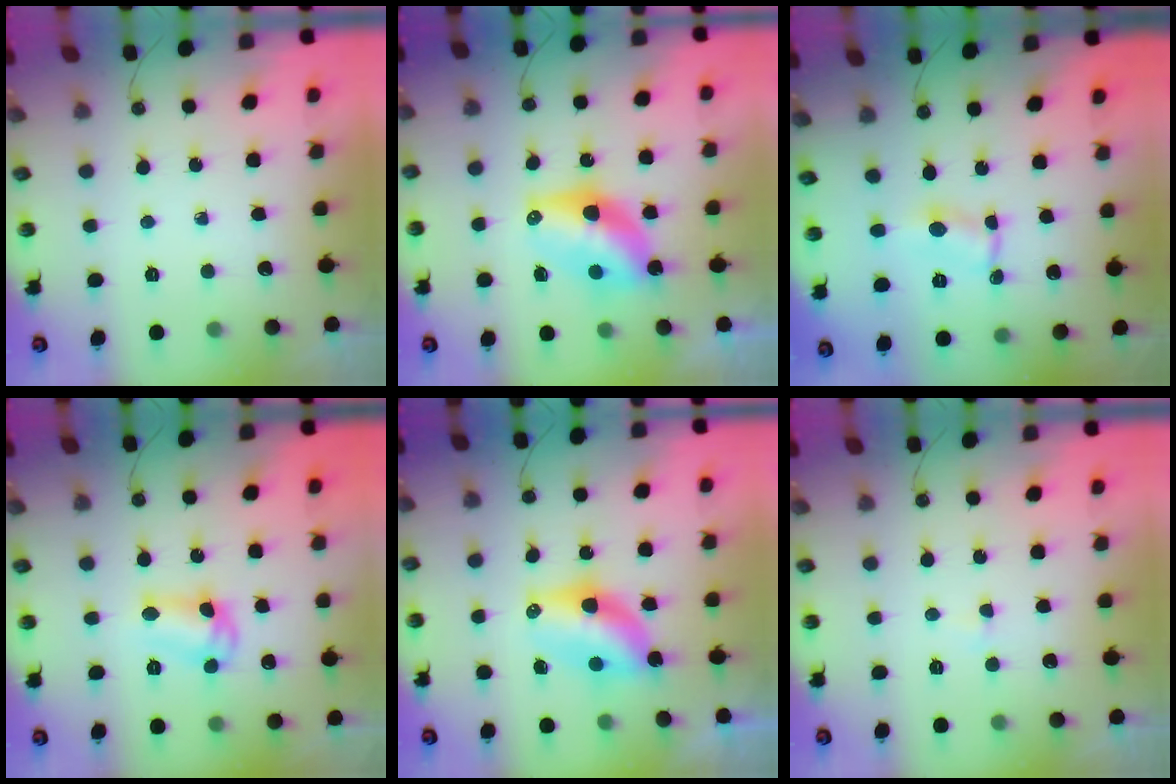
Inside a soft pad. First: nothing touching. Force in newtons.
{"total": 9.8, "press": 9.8, "slide": 0.2}
{"total": 0.7, "press": 0.7, "slide": 0.1}
{"total": 9.7, "press": 9.7, "slide": 0.7}
{"total": 8.1, "press": 7.9, "slide": 1.8}
{"total": 1.7, "press": 1.7, "slide": 0.3}